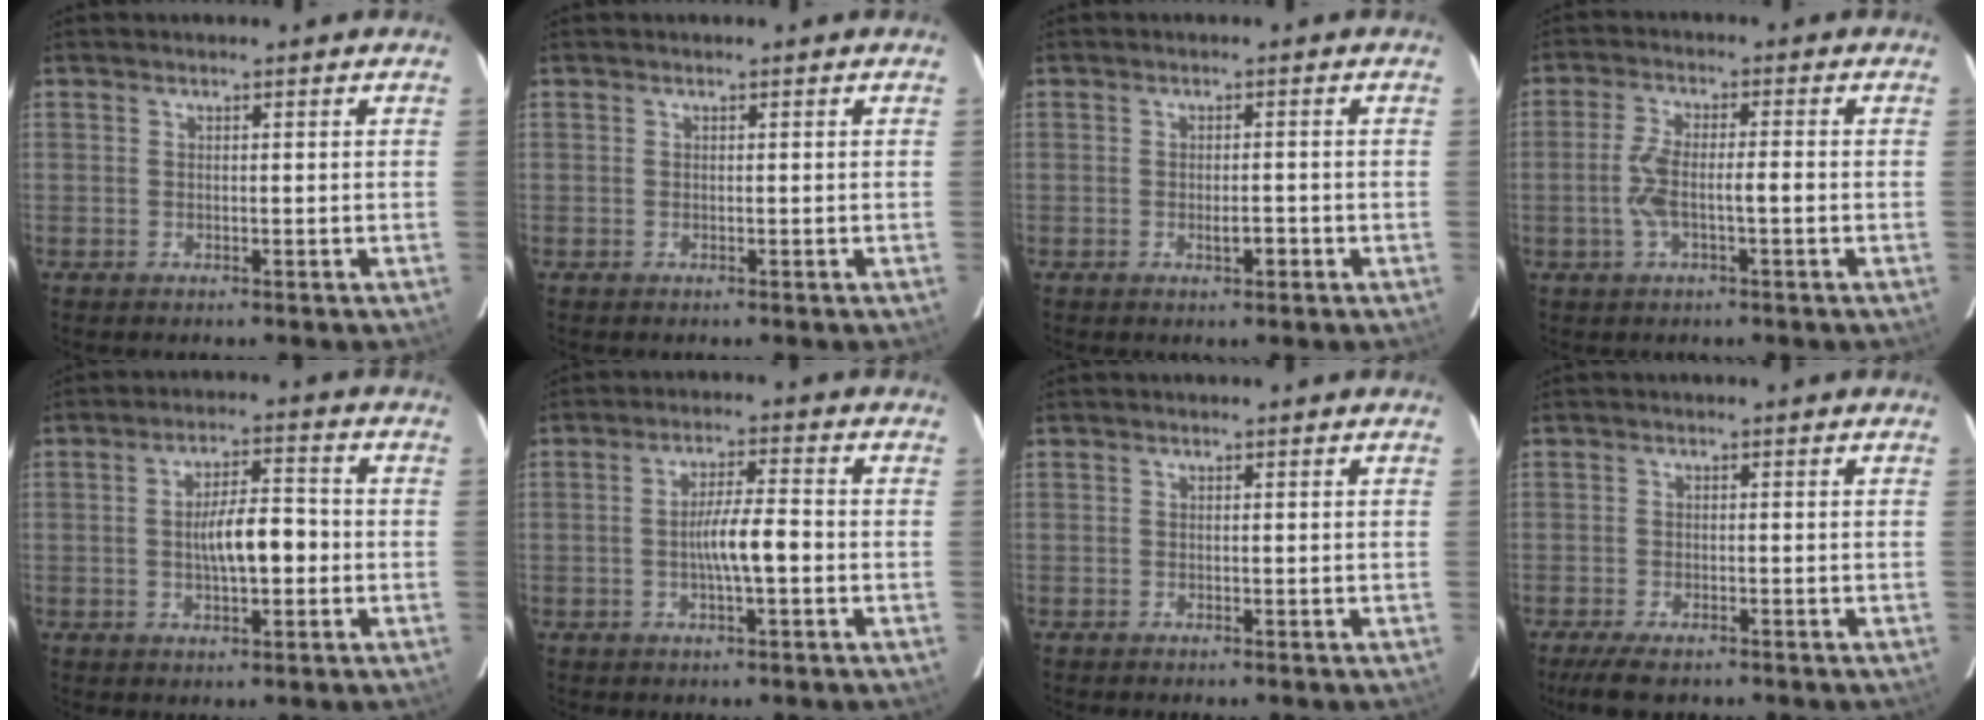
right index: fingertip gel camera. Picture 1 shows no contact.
{"total": 0.0}
{"total": 2.0, "force": [-0.8, 0.5, 1.7], "torque": [-0.028, 0.001, -0.012]}
{"total": 5.6, "force": [-1.3, 1.3, 5.3], "torque": [-0.114, 0.016, -0.022]}
{"total": 7.3, "force": [-0.8, 2.2, 6.9], "torque": [-0.123, 0.014, -0.014]}
{"total": 5.8, "force": [-1.2, 0.6, 5.7], "torque": [-0.105, 0.006, -0.020]}
{"total": 0.0}
{"total": 4.4, "force": [-3.3, 1.4, 2.6], "torque": [-0.048, -0.011, -0.050]}